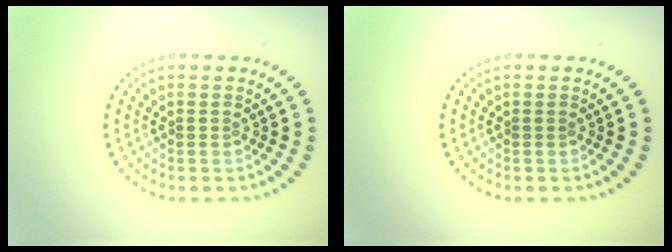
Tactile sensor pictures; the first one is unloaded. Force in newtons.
{"total": 0.0}